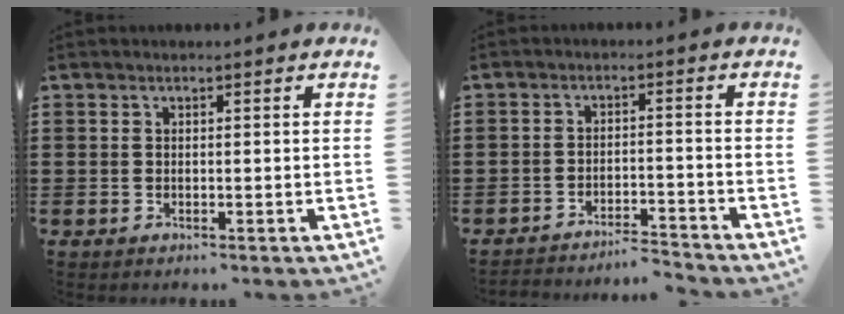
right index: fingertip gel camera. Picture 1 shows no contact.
{"total": 3.9, "force": [-3.9, 0.1, 0.0], "torque": [-0.006, 0.000, -0.084]}